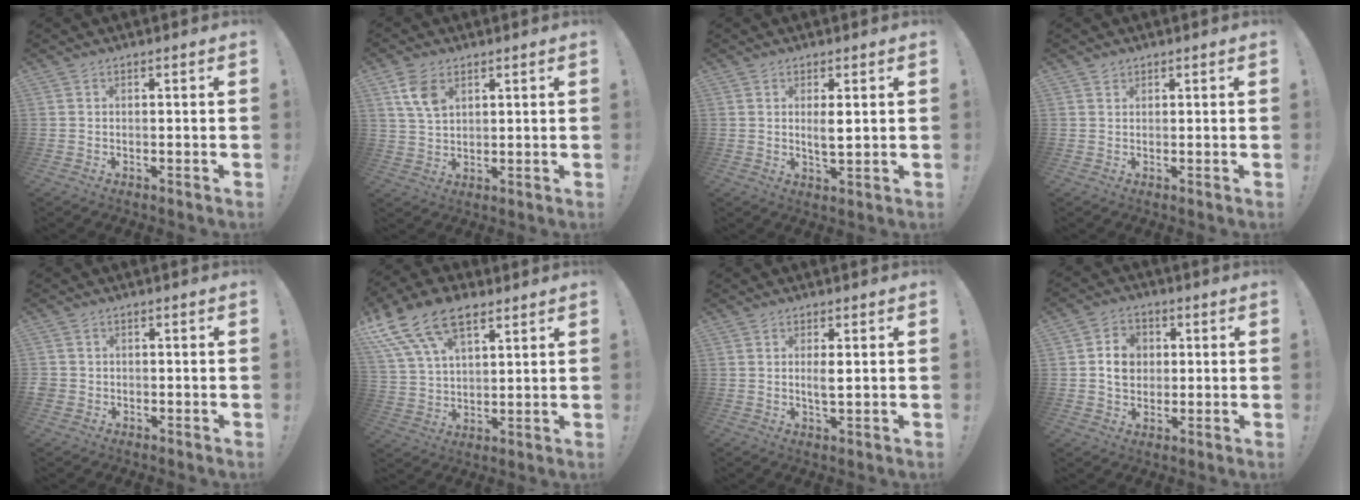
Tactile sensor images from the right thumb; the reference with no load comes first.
{"total": 7.6, "force": [3.8, 4.8, 4.6], "torque": [-0.088, -0.005, 0.077]}
{"total": 3.7, "force": [1.1, 1.2, 3.4], "torque": [-0.052, -0.008, 0.016]}
{"total": 1.2, "force": [1.0, 0.7, 0.2], "torque": [-0.001, -0.002, 0.018]}
{"total": 2.2, "force": [-0.5, 2.0, 0.8], "torque": [-0.019, 0.008, -0.006]}
{"total": 15.8, "force": [9.5, 8.7, 9.1], "torque": [-0.192, -0.043, 0.176]}
{"total": 3.0, "force": [0.5, 0.9, 2.8], "torque": [-0.039, -0.008, 0.006]}
{"total": 9.3, "force": [1.2, 8.0, 4.5], "torque": [-0.055, 0.007, 0.025]}